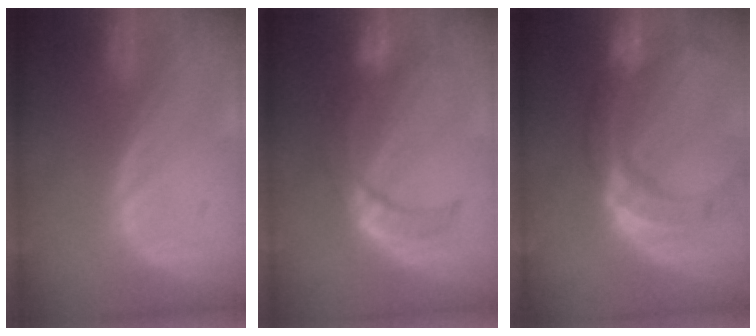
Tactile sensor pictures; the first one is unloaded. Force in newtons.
{"total": 7.0, "press": 6.9, "slide": 1.4}
{"total": 11.5, "press": 9.8, "slide": 6.1}